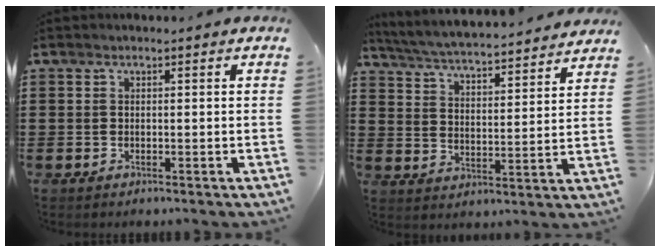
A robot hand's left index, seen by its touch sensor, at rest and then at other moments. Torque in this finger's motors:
{"motor_torque": [1.04, -1.10, 0.58, 0.08]}